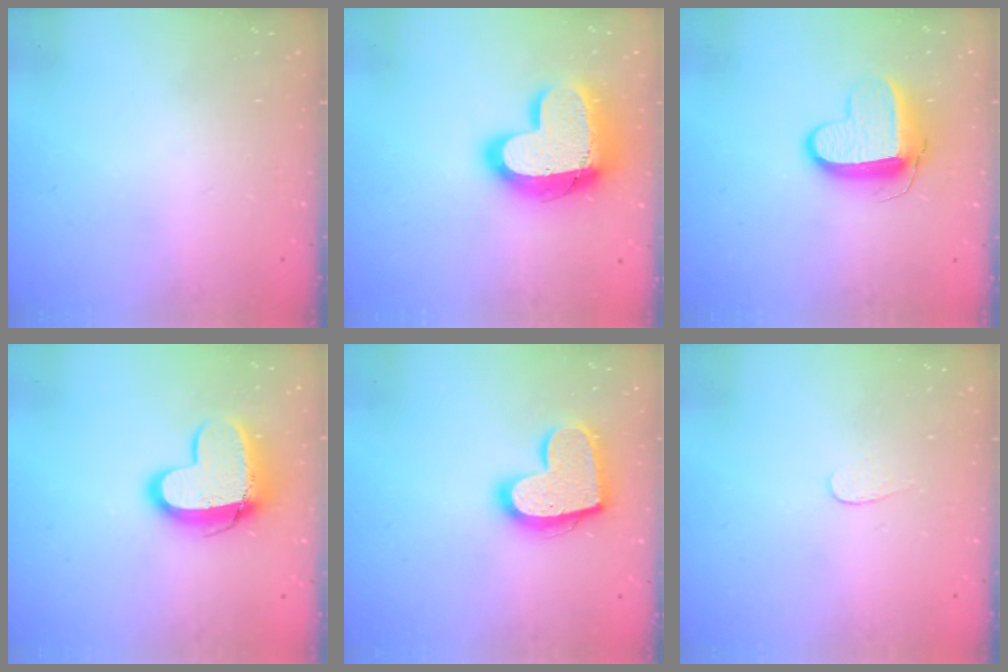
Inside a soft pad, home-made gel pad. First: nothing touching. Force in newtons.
{"total": 18.9, "press": 18.8, "slide": 1.5}
{"total": 10.7, "press": 10.6, "slide": 1.1}
{"total": 13.1, "press": 13.0, "slide": 1.1}
{"total": 16.9, "press": 16.8, "slide": 1.2}
{"total": 3.3, "press": 3.3, "slide": 0.3}